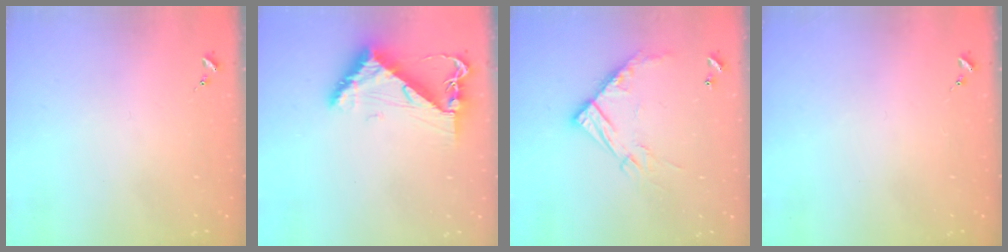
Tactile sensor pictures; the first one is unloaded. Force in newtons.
{"total": 8.3, "press": 8.2, "slide": 1.0}
{"total": 14.3, "press": 14.3, "slide": 1.0}
{"total": 0.0}